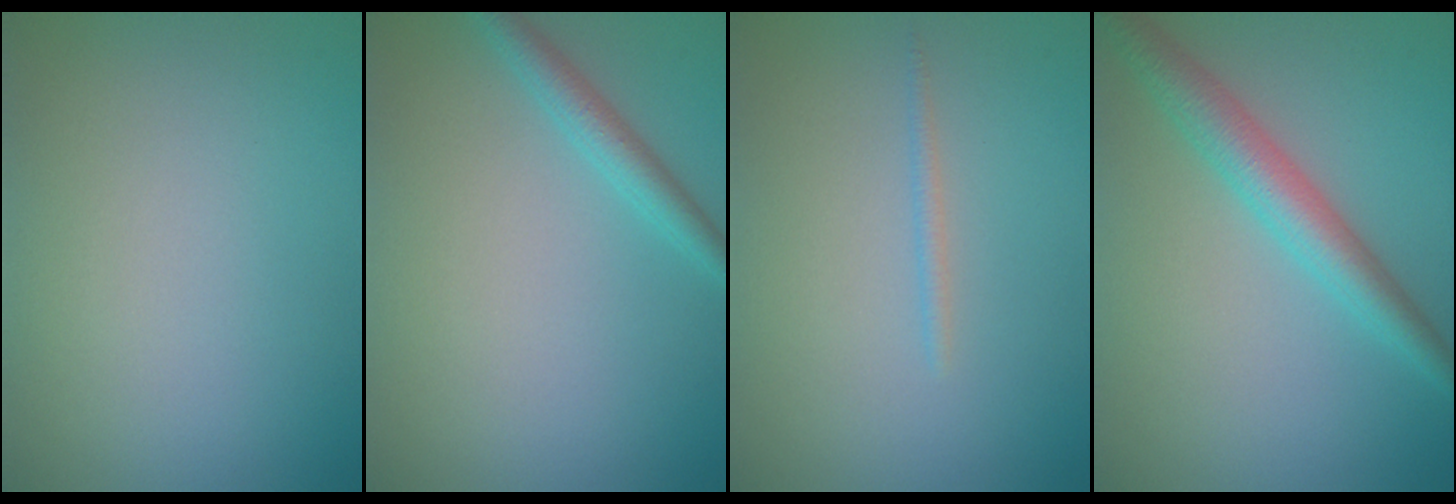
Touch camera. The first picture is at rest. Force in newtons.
{"total": 2.1, "press": 2.1, "slide": 0.1}
{"total": 0.7, "press": 0.7, "slide": 0.1}
{"total": 3.9, "press": 3.9, "slide": 0.0}